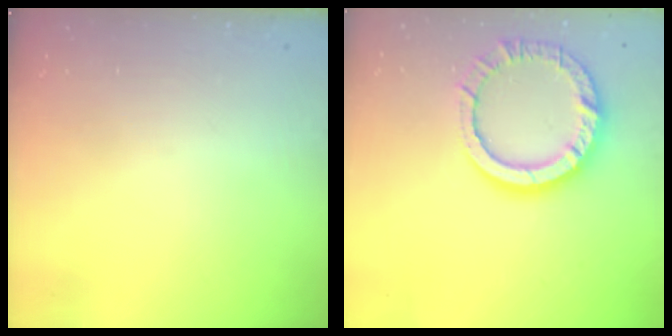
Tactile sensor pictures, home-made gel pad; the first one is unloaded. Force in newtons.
{"total": 13.5, "press": 13.5, "slide": 1.3}